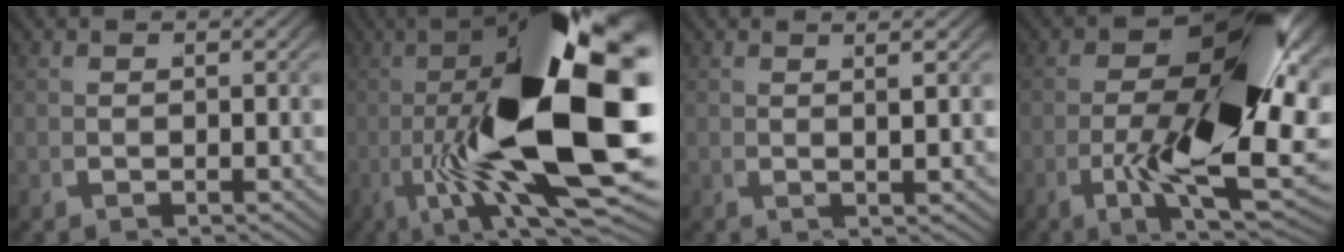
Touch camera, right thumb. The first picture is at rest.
{"total": 26.3, "force": [0.5, 10.1, 24.3], "torque": [-0.408, -0.026, 0.027]}
{"total": 1.8, "force": [1.1, 0.0, 1.5], "torque": [-0.034, 0.001, 0.019]}
{"total": 18.3, "force": [0.2, 8.3, 16.3], "torque": [-0.252, -0.034, 0.011]}